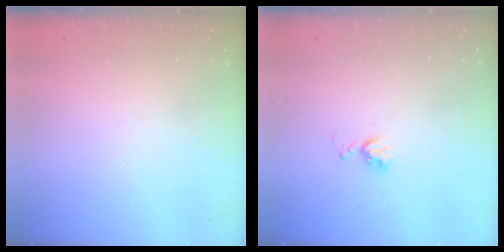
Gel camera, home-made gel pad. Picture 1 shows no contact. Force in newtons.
{"total": 4.9, "press": 4.9, "slide": 0.5}